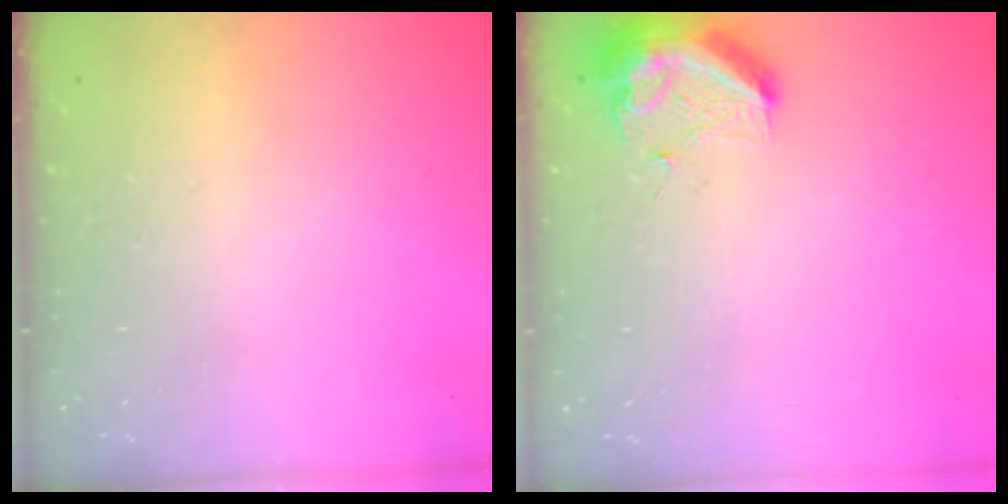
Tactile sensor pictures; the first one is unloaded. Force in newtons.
{"total": 9.2, "press": 9.2, "slide": 0.3}